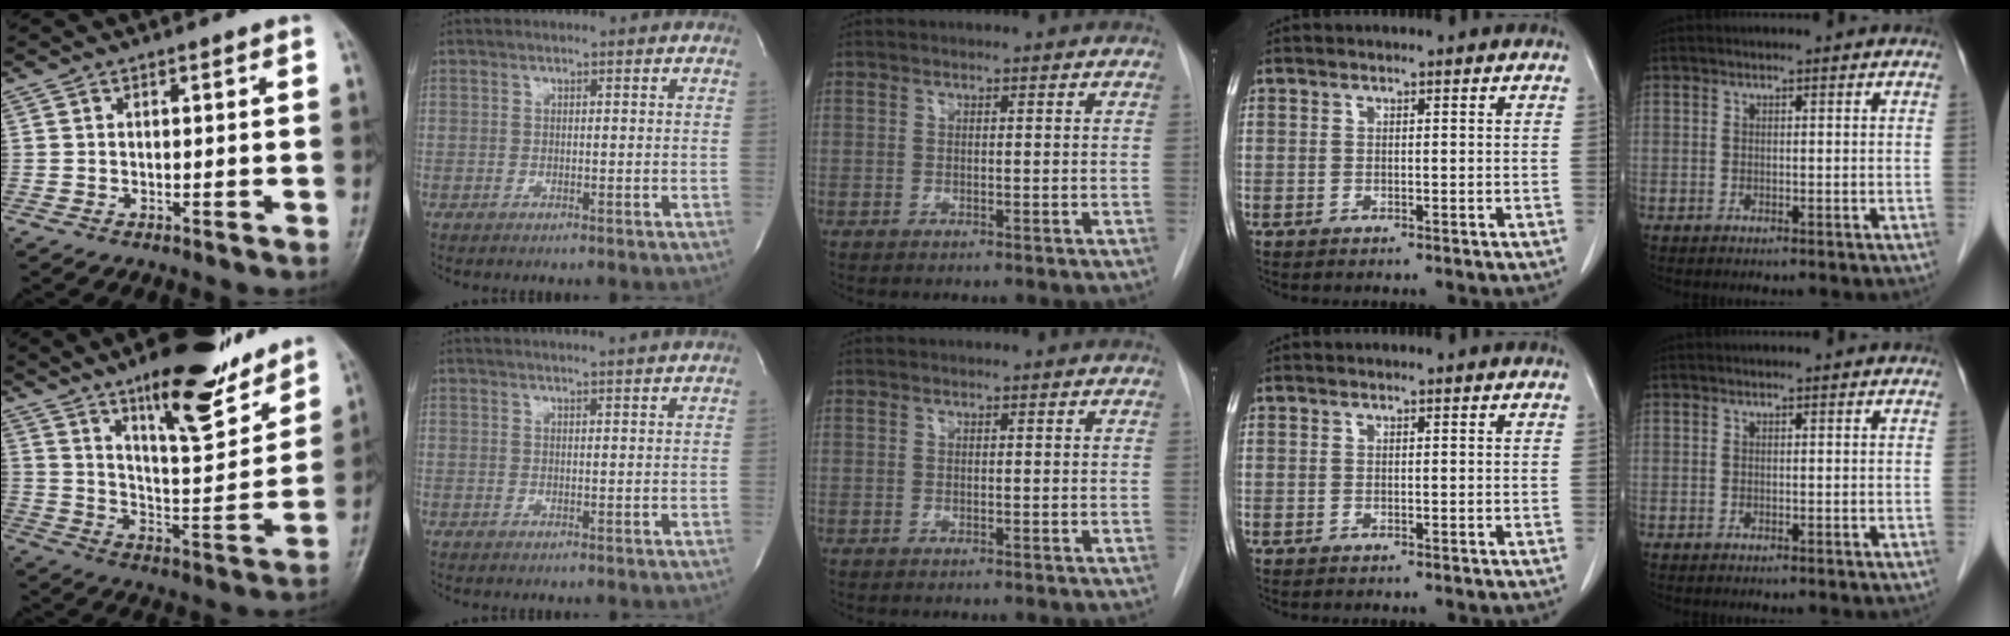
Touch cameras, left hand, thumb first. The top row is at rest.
{"thumb": {"total": 19.2, "force": [13.3, 5.3, 12.7], "torque": [-0.151, -0.081, 0.213]}, "index": {"total": 7.9, "force": [7.4, -1.0, 2.5], "torque": [-0.030, 0.016, 0.085]}}